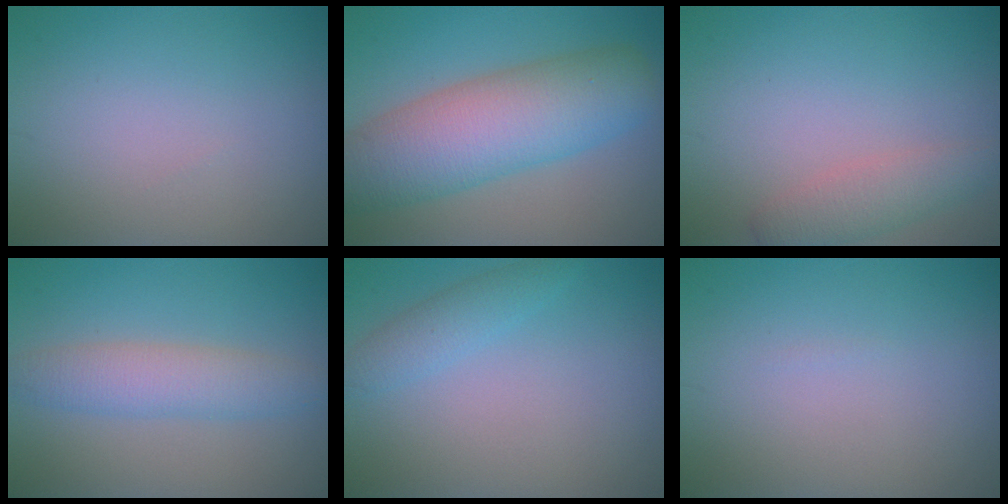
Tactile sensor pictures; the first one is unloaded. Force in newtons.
{"total": 9.5, "press": 9.5, "slide": 0.3}
{"total": 2.6, "press": 2.6, "slide": 0.1}
{"total": 3.9, "press": 3.9, "slide": 0.1}
{"total": 2.0, "press": 2.0, "slide": 0.0}
{"total": 0.0}